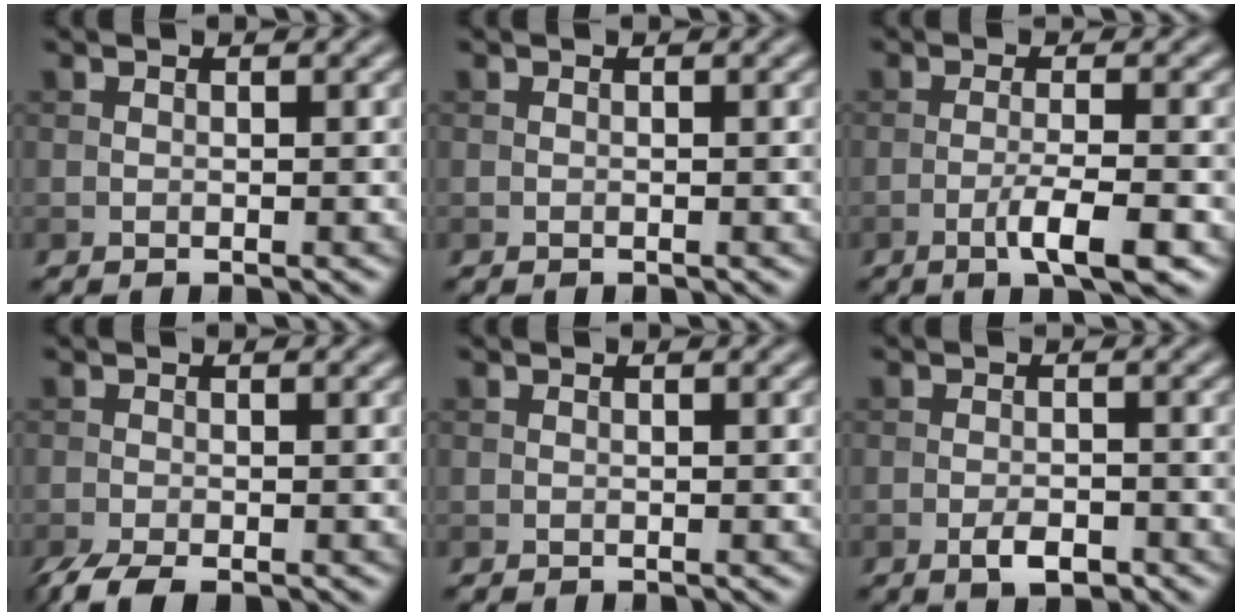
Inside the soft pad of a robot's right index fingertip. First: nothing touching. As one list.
[{"total": 0.0}, {"total": 4.1, "force": [-1.9, 0.6, 3.6], "torque": [-0.061, 0.006, -0.037]}, {"total": 3.1, "force": [-2.3, 0.7, 1.9], "torque": [-0.039, -0.009, -0.046]}, {"total": 0.0}, {"total": 2.4, "force": [-1.3, 0.9, 1.8], "torque": [-0.029, -0.001, -0.024]}]